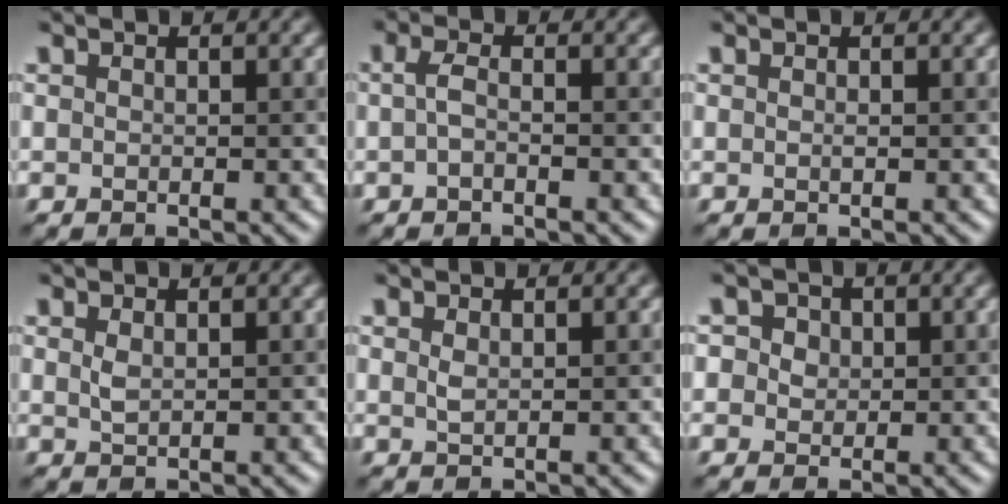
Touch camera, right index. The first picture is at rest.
{"total": 1.2, "force": [-0.3, 0.3, 1.1], "torque": [-0.026, 0.005, -0.006]}
{"total": 0.0}
{"total": 0.8, "force": [0.5, 0.3, 0.6], "torque": [-0.016, 0.007, 0.014]}
{"total": 0.6, "force": [0.4, 0.1, 0.4], "torque": [-0.011, 0.007, 0.012]}
{"total": 3.4, "force": [1.4, 2.8, 1.4], "torque": [-0.009, 0.030, 0.003]}